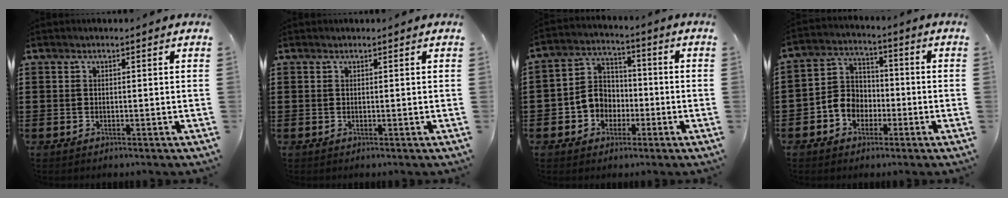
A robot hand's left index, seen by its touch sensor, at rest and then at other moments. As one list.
[{"total": 0.0}, {"total": 6.3, "force": [-1.9, 5.7, 2.0], "torque": [-0.066, 0.015, -0.042]}, {"total": 6.0, "force": [-2.5, 5.2, 1.9], "torque": [-0.062, 0.017, -0.053]}]